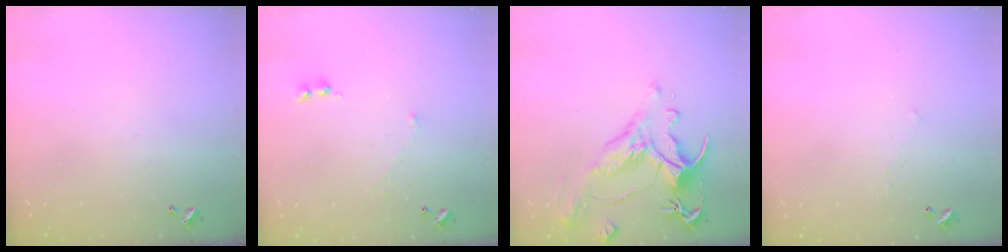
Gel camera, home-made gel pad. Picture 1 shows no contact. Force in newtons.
{"total": 2.1, "press": 2.0, "slide": 0.7}
{"total": 1.7, "press": 0.9, "slide": 1.5}
{"total": 2.9, "press": 2.8, "slide": 0.4}